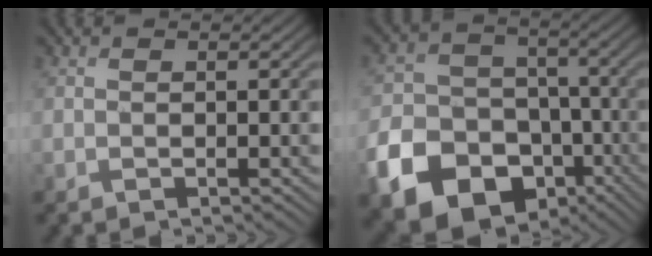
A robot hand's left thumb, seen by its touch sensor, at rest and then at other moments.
{"total": 16.0, "force": [-7.9, 11.9, 7.1], "torque": [-0.189, -0.043, -0.137]}